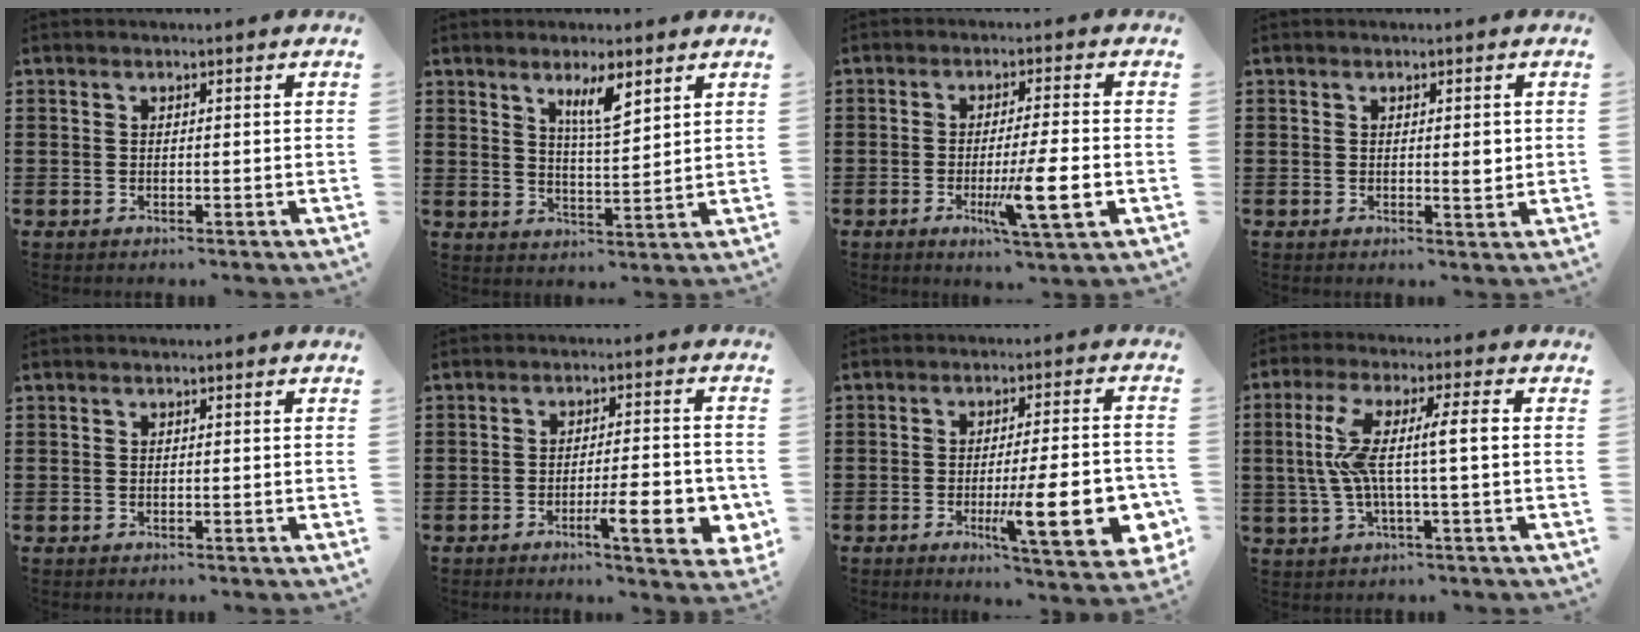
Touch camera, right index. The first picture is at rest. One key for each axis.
{"total": 5.5, "fx": 3.5, "fy": 1.2, "fz": 4.1, "tx": -0.074, "ty": -0.003, "tz": 0.056}
{"total": 9.3, "fx": -2.6, "fy": 1.0, "fz": 8.9, "tx": -0.161, "ty": -0.017, "tz": -0.045}
{"total": 2.2, "fx": 0.3, "fy": 0.6, "fz": 2.1, "tx": -0.032, "ty": -0.001, "tz": 0.001}
{"total": 0.0}
{"total": 9.4, "fx": -3.3, "fy": 2.0, "fz": 8.5, "tx": -0.123, "ty": -0.002, "tz": -0.051}
{"total": 15.0, "fx": -4.2, "fy": 3.1, "fz": 14.1, "tx": -0.207, "ty": -0.012, "tz": -0.061}
{"total": 8.7, "fx": 0.0, "fy": 0.7, "fz": 8.7, "tx": -0.178, "ty": -0.003, "tz": -0.013}